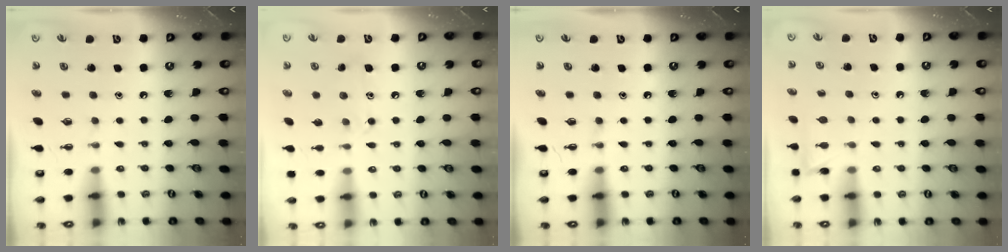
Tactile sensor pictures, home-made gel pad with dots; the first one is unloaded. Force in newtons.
{"total": 9.9, "press": 9.9, "slide": 0.7}
{"total": 0.0}
{"total": 6.1, "press": 6.1, "slide": 0.5}